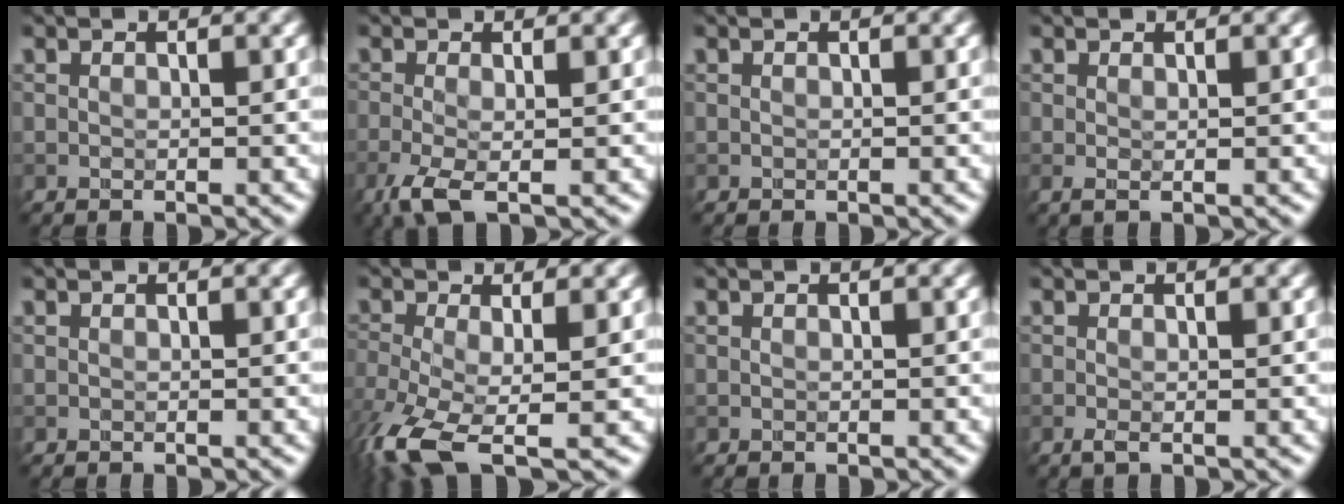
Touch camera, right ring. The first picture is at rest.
{"total": 3.1, "force": [-1.2, 0.9, 2.8], "torque": [-0.063, -0.006, -0.028]}
{"total": 0.0}
{"total": 0.8, "force": [0.3, 0.3, 0.7], "torque": [-0.008, 0.000, 0.003]}
{"total": 0.0}
{"total": 7.3, "force": [-4.0, 2.4, 5.6], "torque": [-0.132, -0.019, -0.087]}
{"total": 0.0}
{"total": 0.7, "force": [-0.2, 0.2, 0.7], "torque": [-0.014, -0.004, -0.004]}